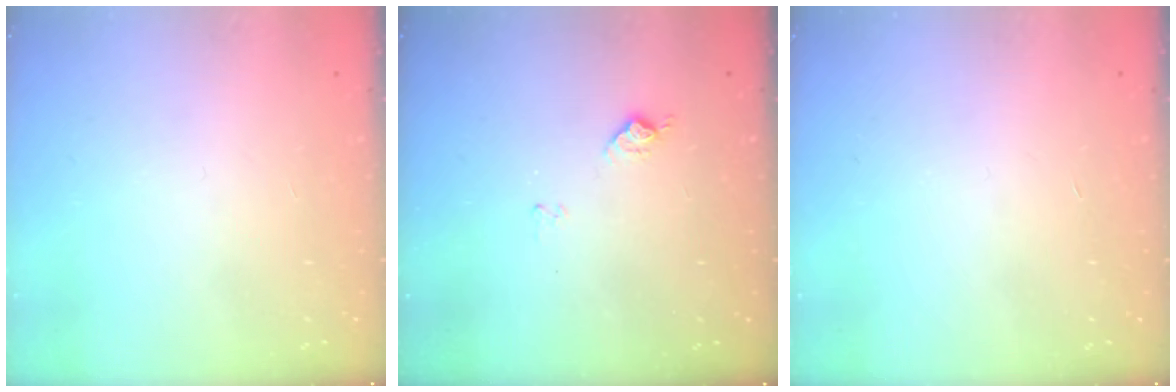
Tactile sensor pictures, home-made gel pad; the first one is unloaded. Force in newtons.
{"total": 7.7, "press": 7.6, "slide": 0.8}
{"total": 0.9, "press": 0.9, "slide": 0.2}